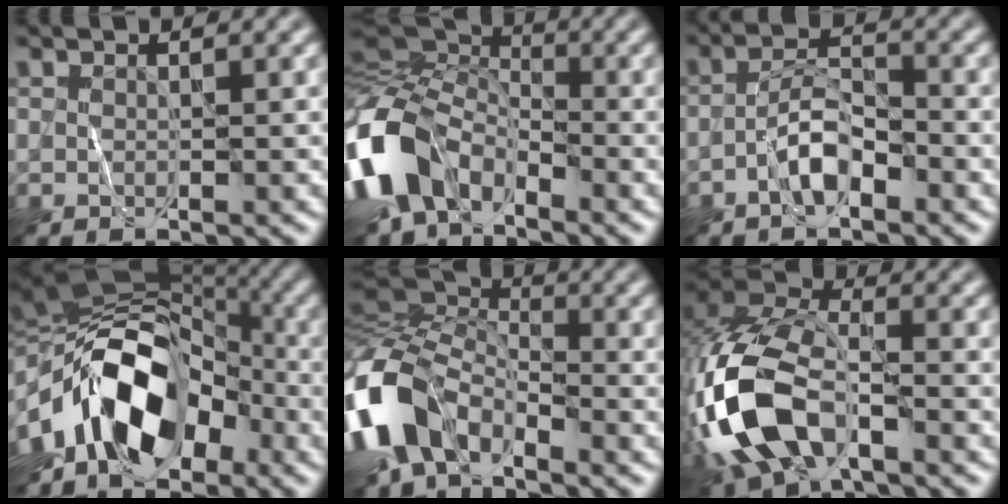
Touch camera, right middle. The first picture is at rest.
{"total": 12.0, "force": [-5.3, 7.7, 7.6], "torque": [-0.185, -0.022, -0.110]}
{"total": 3.3, "force": [-2.0, 1.1, 2.4], "torque": [-0.042, 0.012, -0.042]}
{"total": 11.9, "force": [-4.8, 6.9, 8.4], "torque": [-0.141, 0.016, -0.098]}
{"total": 10.6, "force": [-5.2, 6.5, 6.6], "torque": [-0.151, -0.015, -0.115]}
{"total": 12.6, "force": [-4.6, 6.9, 9.5], "torque": [-0.216, -0.003, -0.092]}